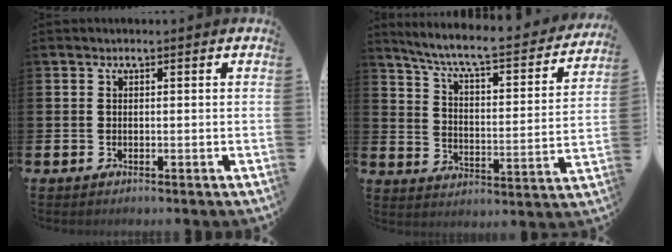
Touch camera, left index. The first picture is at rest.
{"total": 7.2, "force": [6.4, 0.9, 3.2], "torque": [-0.095, -0.044, 0.104]}